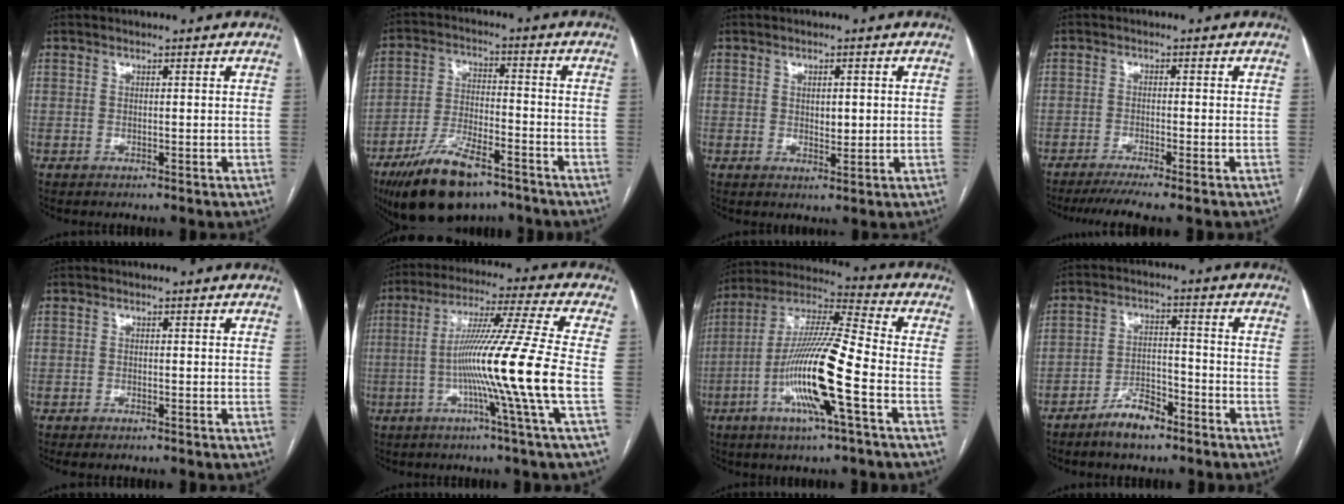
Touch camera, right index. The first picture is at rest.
{"total": 13.5, "force": [-9.4, 4.3, 8.7], "torque": [-0.167, -0.013, -0.163]}
{"total": 2.6, "force": [0.4, 1.2, 2.2], "torque": [-0.034, -0.003, 0.009]}
{"total": 6.3, "force": [-5.2, -1.0, 3.4], "torque": [-0.043, -0.016, -0.083]}
{"total": 1.0, "force": [-0.8, 0.3, 0.5], "torque": [-0.010, -0.002, -0.008]}
{"total": 15.6, "force": [-3.4, -3.5, 14.8], "torque": [-0.258, -0.016, -0.069]}
{"total": 16.7, "force": [-5.2, 0.5, 15.9], "torque": [-0.311, -0.004, -0.102]}
{"total": 6.4, "force": [-4.7, 2.3, 3.7], "torque": [-0.069, 0.007, -0.083]}